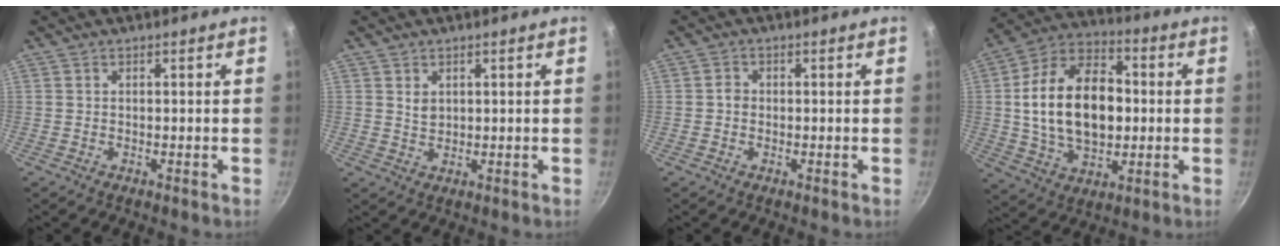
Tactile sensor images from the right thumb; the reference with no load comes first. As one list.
[{"total": 2.3, "force": [0.8, 1.7, 1.3], "torque": [-0.015, -0.002, 0.018]}, {"total": 1.6, "force": [-0.2, 1.4, 0.7], "torque": [-0.009, 0.010, -0.006]}, {"total": 20.8, "force": [0.7, 13.4, 15.9], "torque": [-0.246, 0.021, 0.009]}]